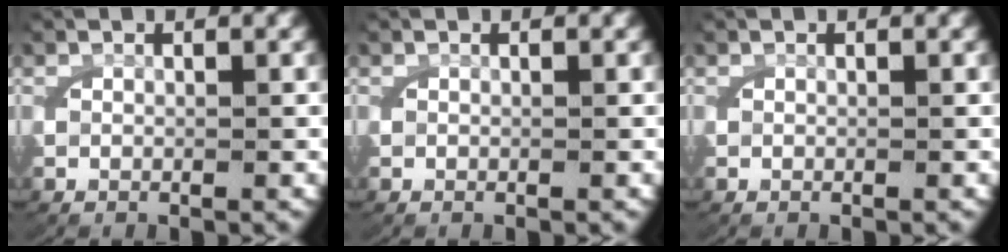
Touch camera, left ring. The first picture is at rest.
{"total": 0.0}
{"total": 0.0}